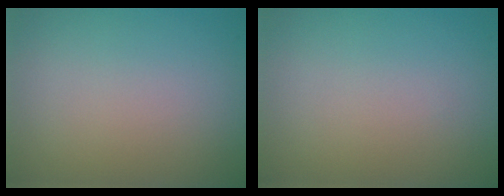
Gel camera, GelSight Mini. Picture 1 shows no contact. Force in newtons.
{"total": 0.0}